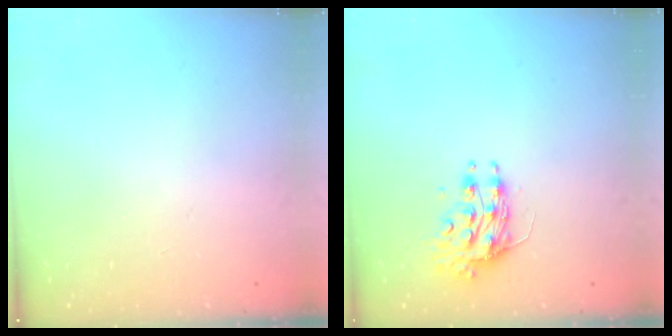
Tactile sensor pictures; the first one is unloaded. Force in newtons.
{"total": 10.4, "press": 10.3, "slide": 0.8}